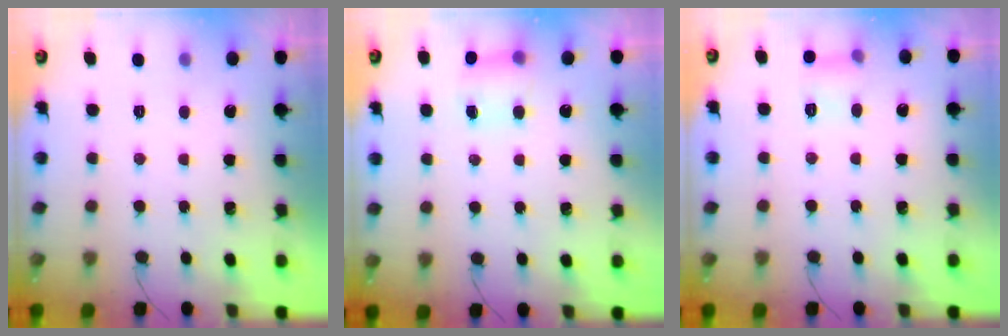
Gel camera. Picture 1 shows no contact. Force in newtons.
{"total": 5.6, "press": 5.6, "slide": 0.6}
{"total": 6.1, "press": 5.9, "slide": 1.3}